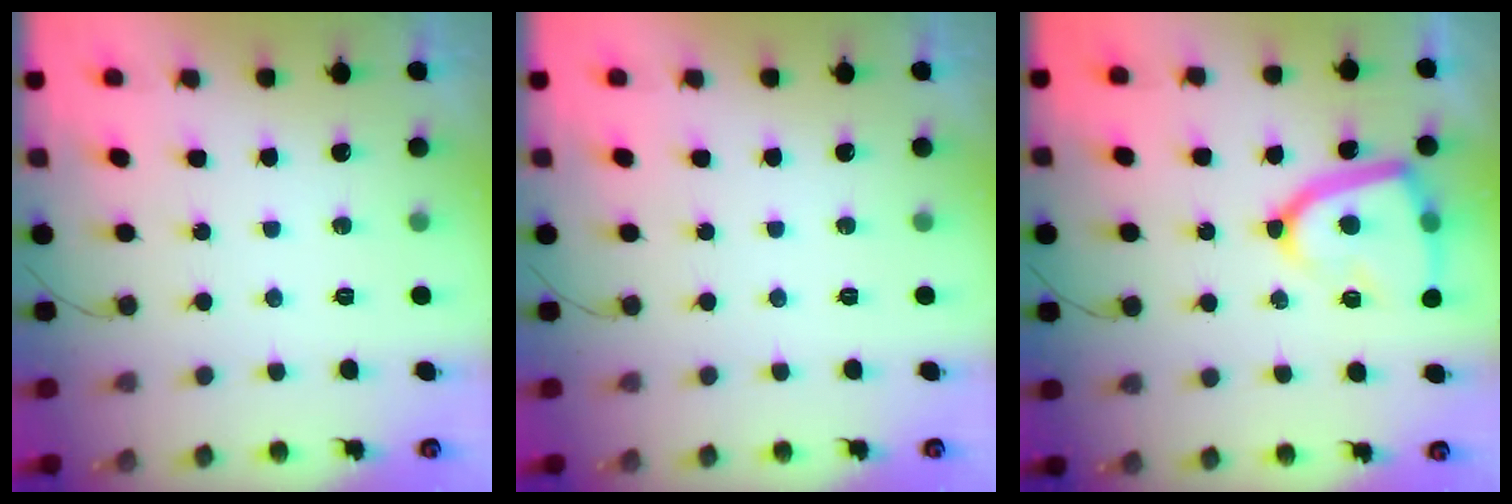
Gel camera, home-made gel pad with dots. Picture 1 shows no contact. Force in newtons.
{"total": 0.0}
{"total": 15.1, "press": 15.1, "slide": 1.2}